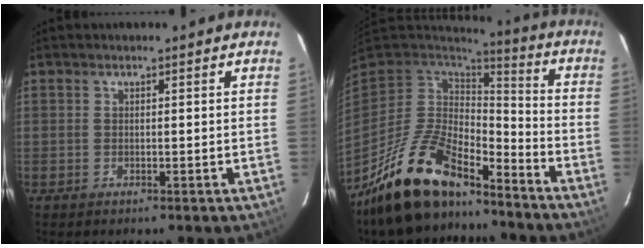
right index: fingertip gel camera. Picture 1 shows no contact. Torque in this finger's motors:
{"motor_torque": [0.73, -0.85, 0.69, 0.21]}